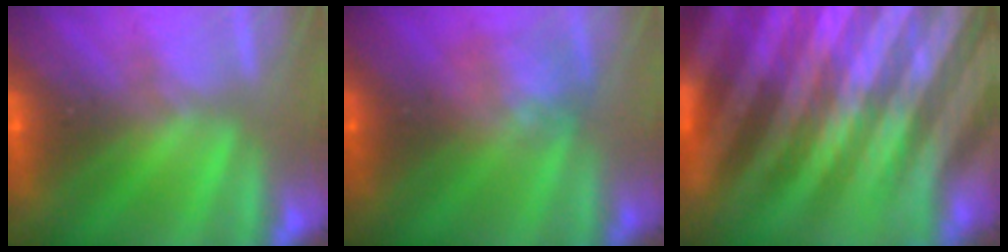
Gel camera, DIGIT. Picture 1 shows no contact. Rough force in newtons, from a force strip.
{"total": 2.3}
{"total": 8.7}